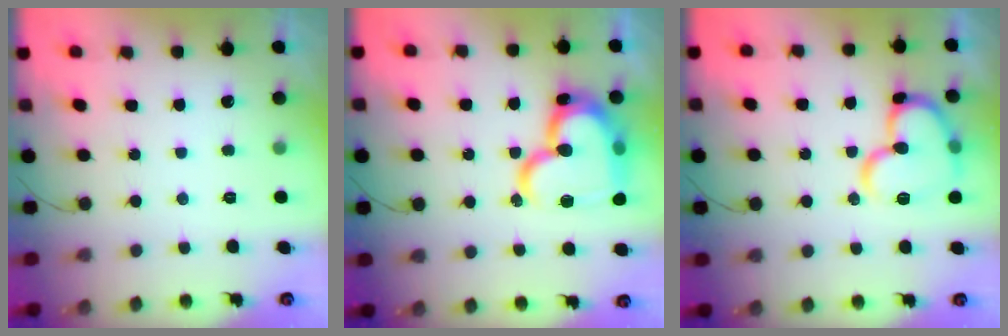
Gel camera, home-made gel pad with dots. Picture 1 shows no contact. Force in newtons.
{"total": 24.7, "press": 24.7, "slide": 2.1}
{"total": 17.2, "press": 17.1, "slide": 2.0}